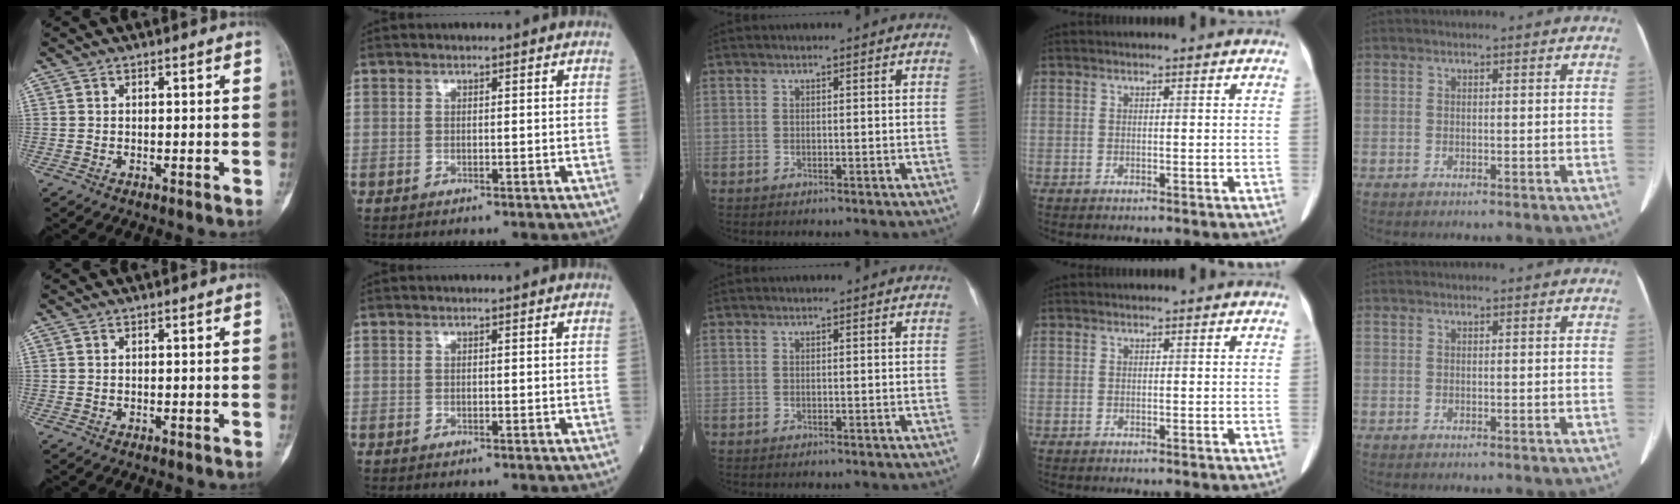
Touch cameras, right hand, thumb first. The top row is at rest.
{}